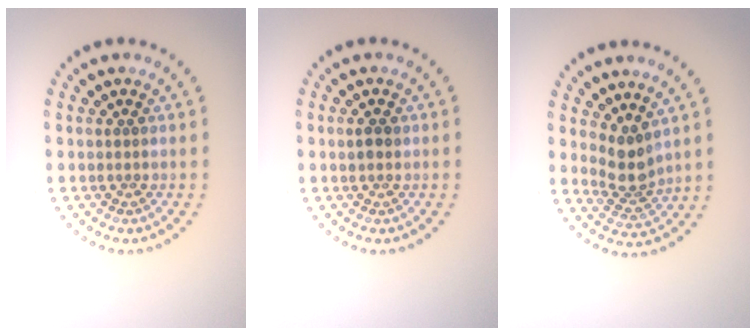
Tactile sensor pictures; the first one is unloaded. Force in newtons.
{"total": 1.1, "press": 1.1, "slide": 0.2}
{"total": 2.7, "press": 2.1, "slide": 1.8}